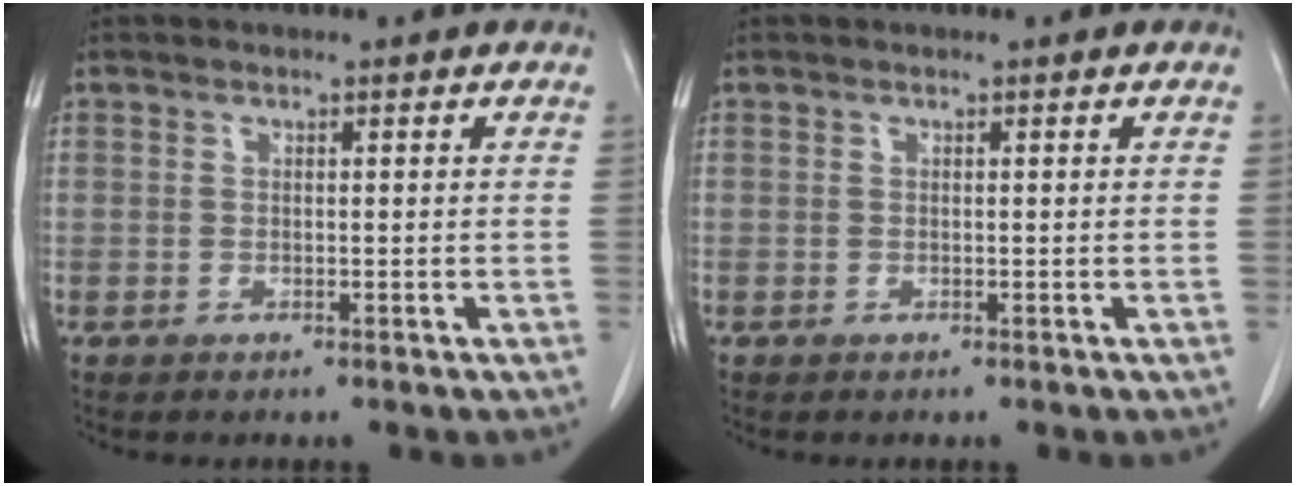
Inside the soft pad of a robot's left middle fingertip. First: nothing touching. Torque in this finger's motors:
{"motor_torque": [0.05, -0.05, 0.00, 0.00]}